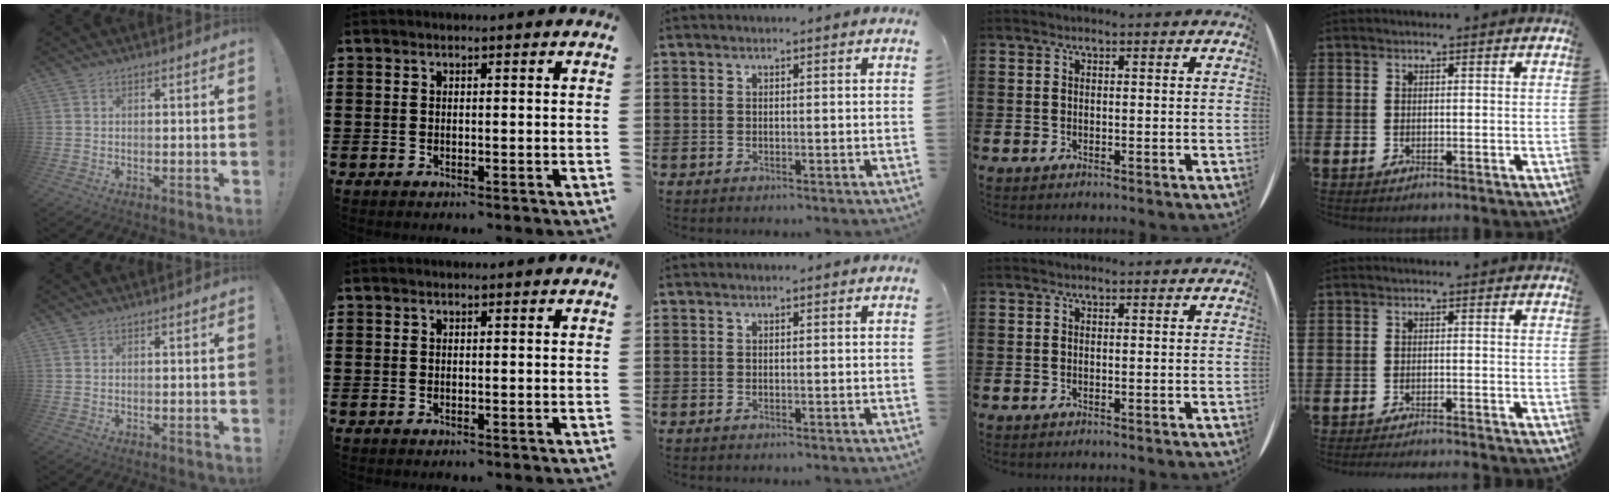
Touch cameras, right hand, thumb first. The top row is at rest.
{"little": {"total": 1.3, "force": [-1.3, -0.2, 0.1], "torque": [-0.001, 0.001, -0.025]}}